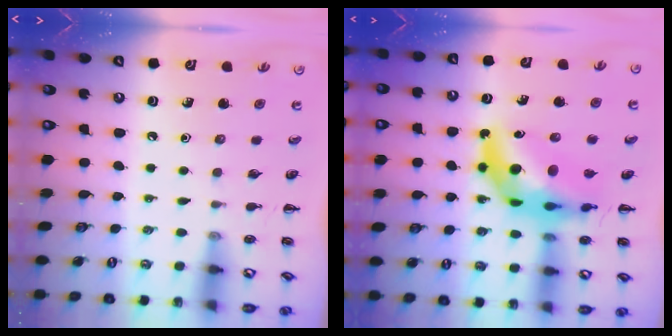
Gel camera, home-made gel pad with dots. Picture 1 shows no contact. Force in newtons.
{"total": 12.9, "press": 12.4, "slide": 3.8}